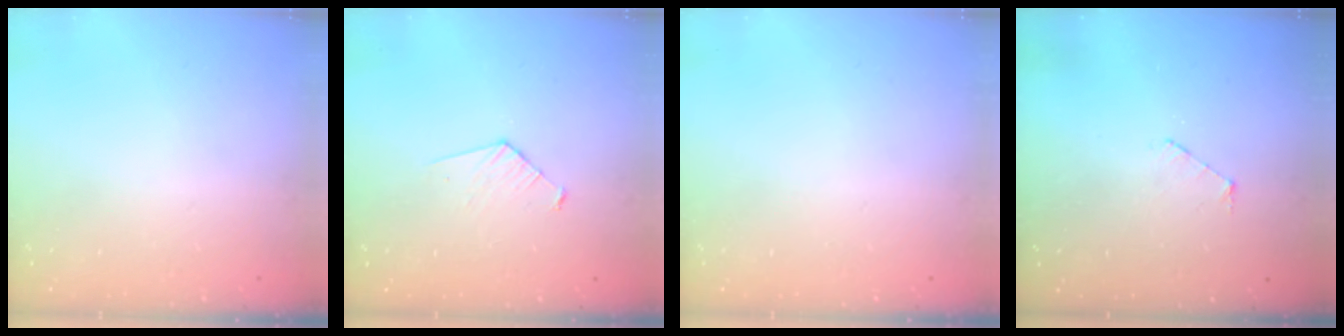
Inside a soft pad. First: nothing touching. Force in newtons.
{"total": 5.2, "press": 5.2, "slide": 0.3}
{"total": 0.0}
{"total": 3.8, "press": 3.8, "slide": 0.4}